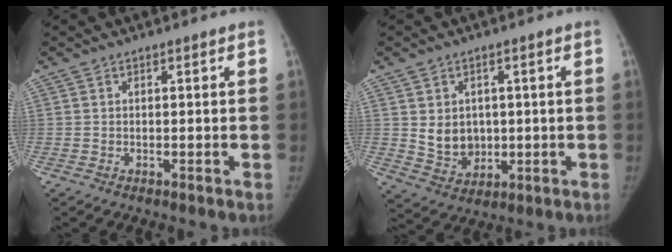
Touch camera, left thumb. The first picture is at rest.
{"total": 6.9, "force": [0.6, 5.7, 3.8], "torque": [-0.032, -0.011, 0.028]}